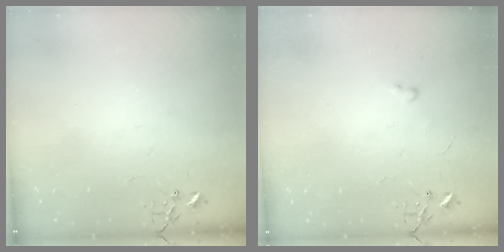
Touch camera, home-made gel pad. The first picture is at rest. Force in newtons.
{"total": 2.4, "press": 2.3, "slide": 0.4}